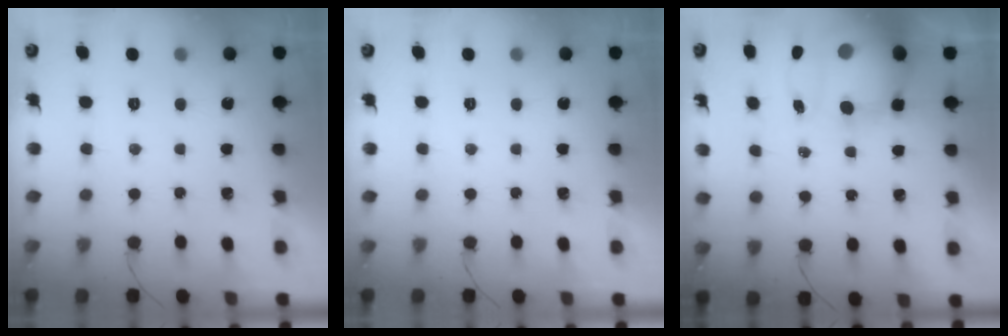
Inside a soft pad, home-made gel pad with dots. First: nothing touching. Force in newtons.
{"total": 0.0}
{"total": 13.2, "press": 12.8, "slide": 3.2}